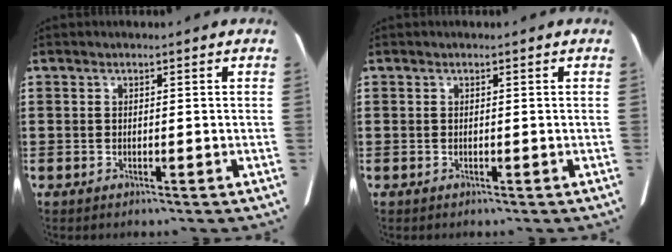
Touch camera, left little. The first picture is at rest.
{"total": 0.0}